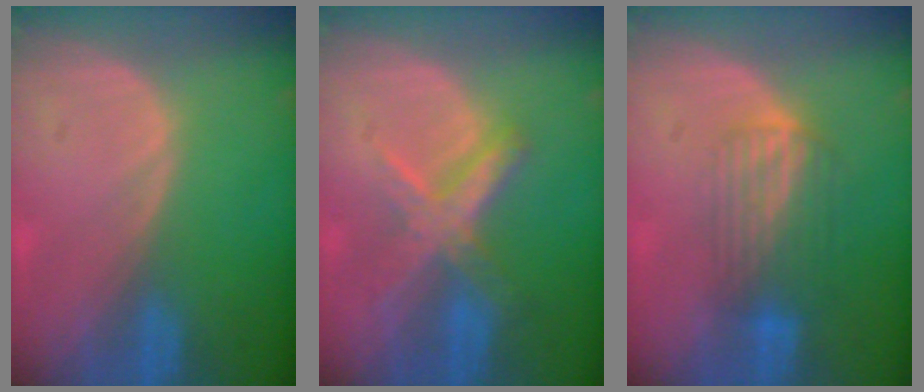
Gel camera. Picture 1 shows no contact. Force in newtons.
{"total": 7.3, "press": 6.2, "slide": 3.8}
{"total": 6.8, "press": 5.7, "slide": 3.6}